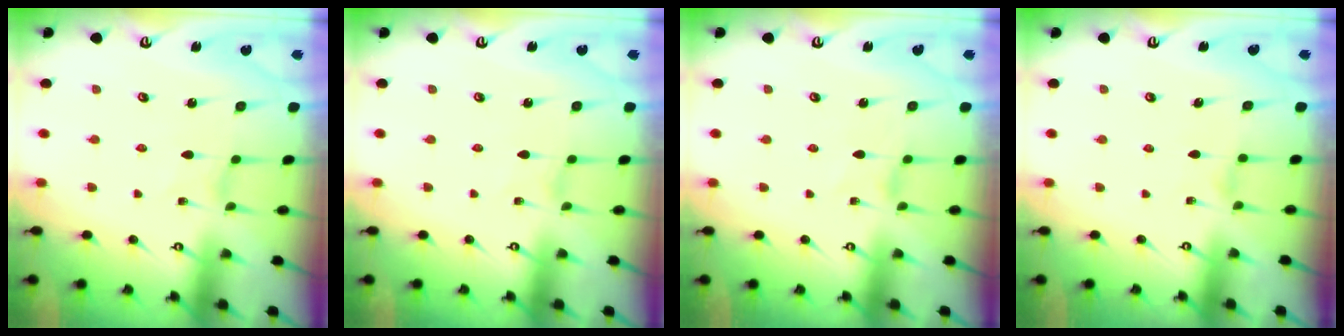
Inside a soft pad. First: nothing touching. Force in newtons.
{"total": 0.0}
{"total": 0.7, "press": 0.7, "slide": 0.3}
{"total": 0.0}